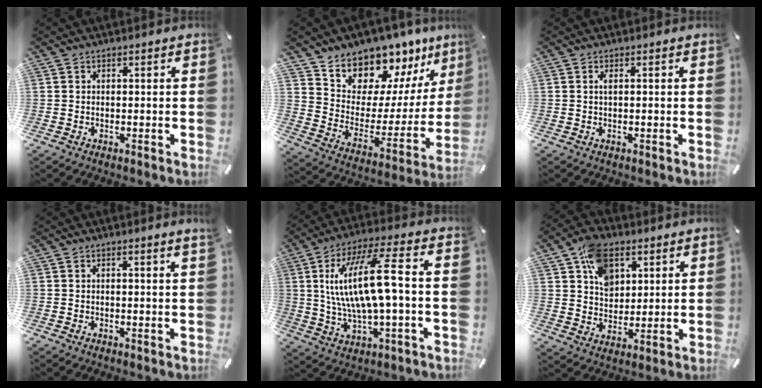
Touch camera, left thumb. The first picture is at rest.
{"total": 11.9, "force": [10.9, 4.5, -1.6], "torque": [0.014, -0.143, 0.195]}
{"total": 1.2, "force": [0.1, 0.0, 1.2], "torque": [-0.024, -0.003, 0.000]}
{"total": 1.3, "force": [0.8, -0.2, 1.0], "torque": [-0.018, -0.002, 0.014]}
{"total": 17.1, "force": [1.9, 4.8, 16.3], "torque": [-0.333, 0.002, 0.021]}
{"total": 10.9, "force": [5.1, 8.0, 5.4], "torque": [-0.087, -0.007, 0.096]}